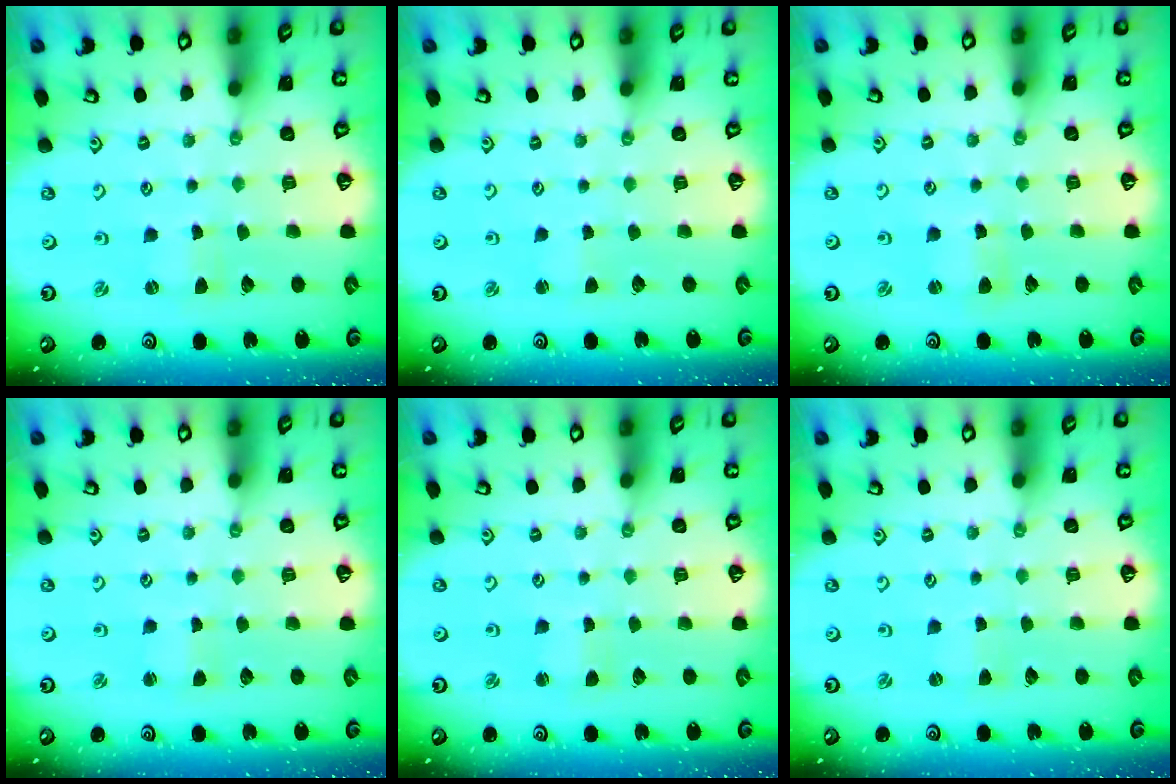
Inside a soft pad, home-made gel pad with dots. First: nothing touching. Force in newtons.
{"total": 1.6, "press": 1.6, "slide": 0.3}
{"total": 1.7, "press": 1.7, "slide": 0.2}
{"total": 1.7, "press": 1.7, "slide": 0.2}
{"total": 1.6, "press": 1.6, "slide": 0.3}
{"total": 0.7, "press": 0.7, "slide": 0.1}